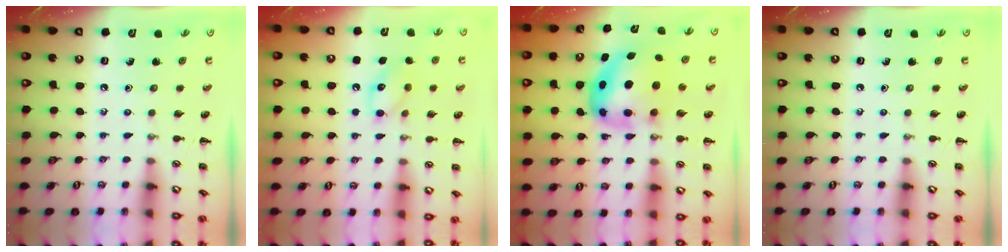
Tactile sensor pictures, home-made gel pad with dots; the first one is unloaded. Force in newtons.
{"total": 10.2, "press": 10.2, "slide": 0.9}
{"total": 7.5, "press": 7.3, "slide": 1.7}
{"total": 0.0}